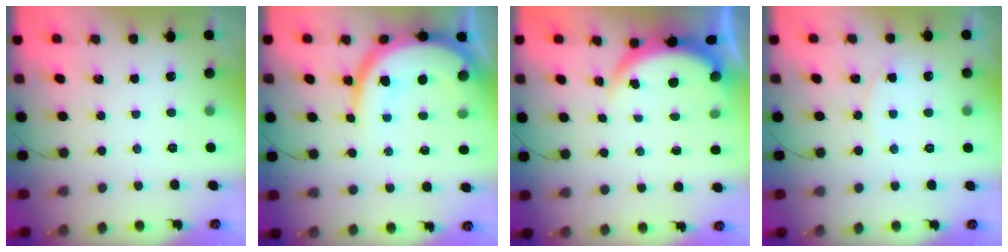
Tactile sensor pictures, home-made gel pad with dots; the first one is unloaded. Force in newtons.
{"total": 16.2, "press": 16.1, "slide": 1.6}
{"total": 3.9, "press": 3.9, "slide": 0.2}
{"total": 4.4, "press": 4.4, "slide": 0.4}